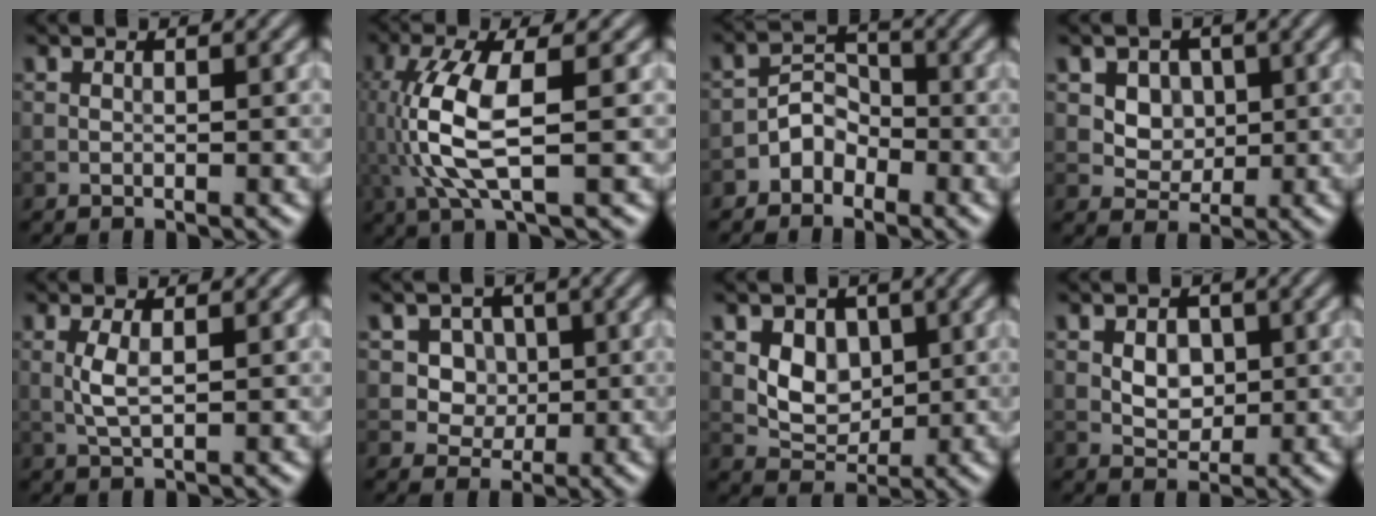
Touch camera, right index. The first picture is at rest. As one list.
[{"total": 7.1, "force": [-0.4, 2.2, 6.7], "torque": [-0.168, -0.002, -0.004]}, {"total": 2.6, "force": [-1.7, 1.8, 0.8], "torque": [-0.004, 0.013, -0.033]}, {"total": 3.7, "force": [1.1, 3.1, 1.9], "torque": [-0.034, -0.009, 0.030]}, {"total": 2.1, "force": [0.2, 0.6, 2.0], "torque": [-0.047, 0.003, 0.006]}, {"total": 4.5, "force": [1.3, 3.8, 1.9], "torque": [-0.028, -0.004, 0.020]}, {"total": 3.9, "force": [0.7, 3.0, 2.4], "torque": [-0.039, -0.004, 0.010]}, {"total": 2.8, "force": [0.4, 2.0, 1.9], "torque": [-0.032, -0.002, 0.006]}]